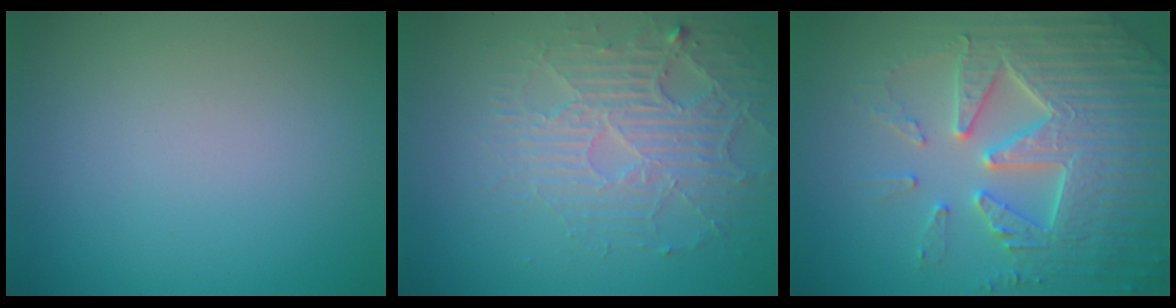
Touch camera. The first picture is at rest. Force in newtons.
{"total": 4.0, "press": 3.6, "slide": 1.7}
{"total": 7.7, "press": 7.5, "slide": 1.6}